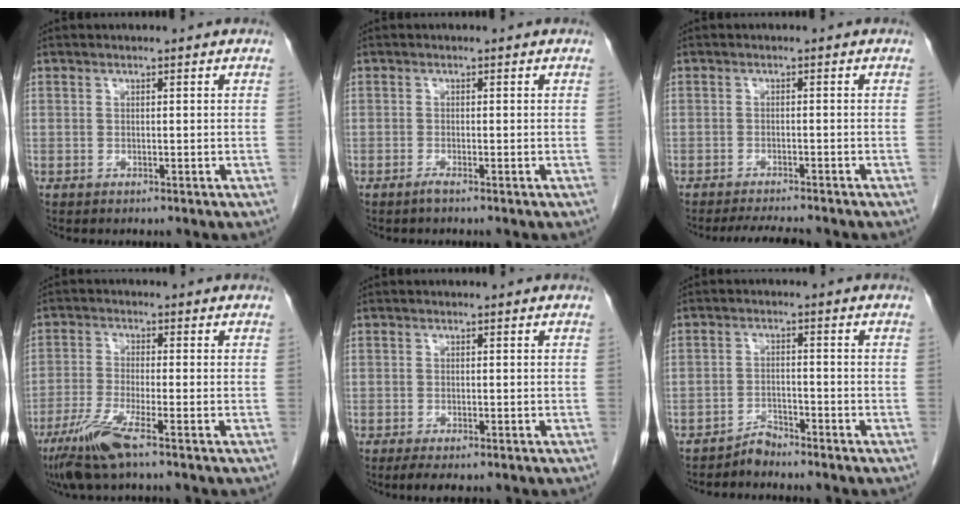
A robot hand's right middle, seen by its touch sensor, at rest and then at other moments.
{"total": 0.8, "force": [-0.6, -0.2, 0.5], "torque": [-0.009, 0.000, -0.012]}
{"total": 5.3, "force": [-4.9, 0.3, 2.1], "torque": [-0.033, -0.015, -0.075]}
{"total": 6.9, "force": [-4.5, 0.0, 5.3], "torque": [-0.111, -0.021, -0.089]}
{"total": 2.8, "force": [-2.0, 0.7, 1.8], "torque": [-0.035, -0.011, -0.030]}
{"total": 2.3, "force": [-2.3, 0.3, -0.2], "torque": [0.010, -0.006, -0.042]}